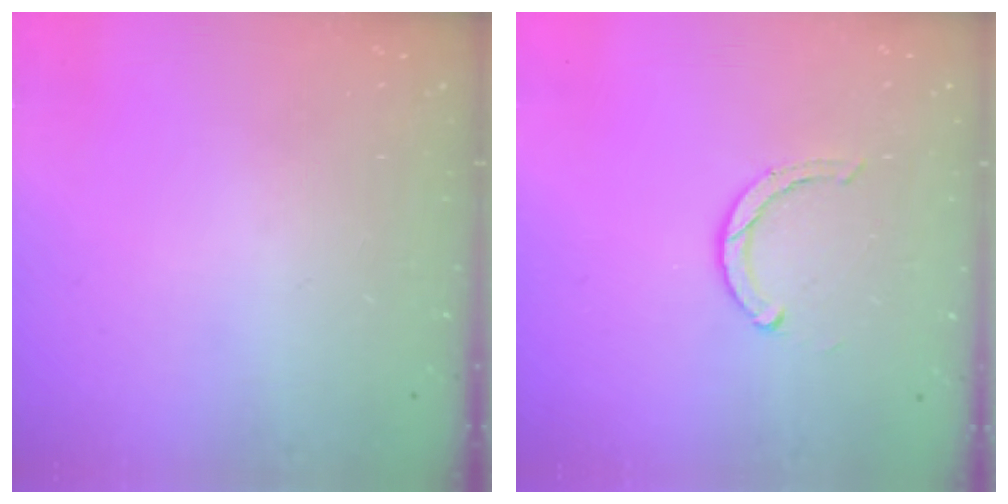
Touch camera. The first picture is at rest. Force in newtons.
{"total": 4.1, "press": 4.1, "slide": 0.4}